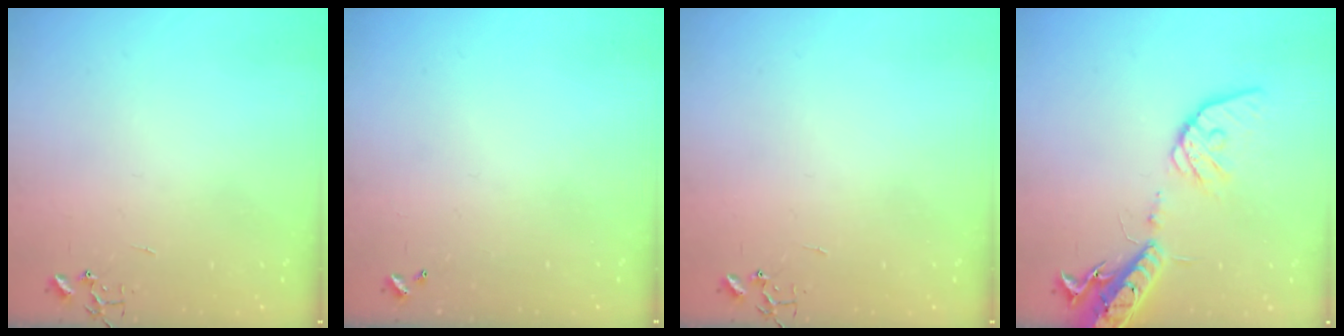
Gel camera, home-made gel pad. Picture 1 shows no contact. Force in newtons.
{"total": 0.0}
{"total": 0.0}
{"total": 17.5, "press": 17.1, "slide": 3.5}